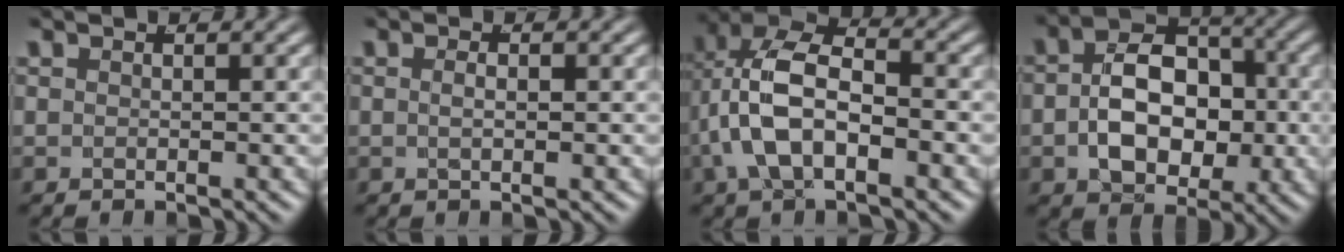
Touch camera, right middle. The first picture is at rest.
{"total": 0.9, "force": [-0.3, -0.2, 0.8], "torque": [-0.015, -0.008, -0.002]}
{"total": 8.0, "force": [0.5, 5.3, 5.9], "torque": [-0.129, -0.012, 0.008]}
{"total": 8.0, "force": [-0.9, 5.6, 5.6], "torque": [-0.078, -0.008, -0.014]}